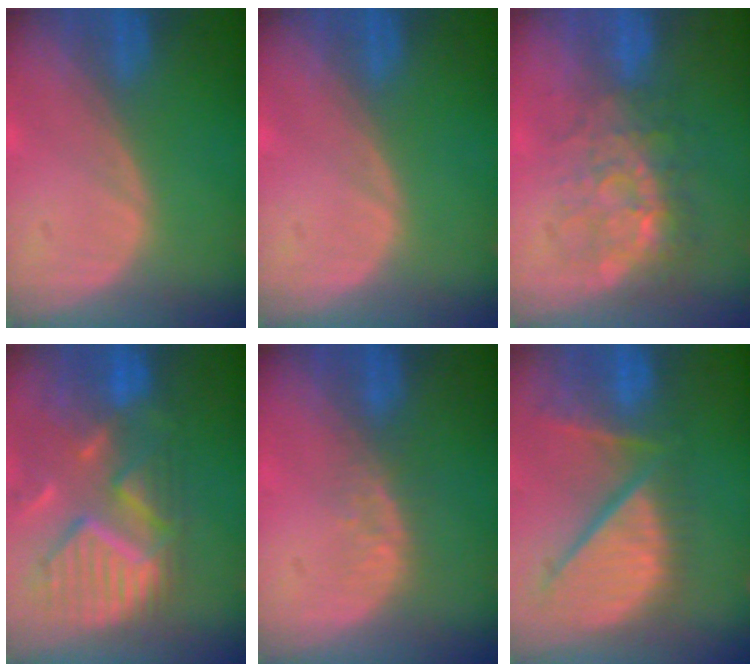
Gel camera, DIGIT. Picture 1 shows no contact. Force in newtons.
{"total": 0.0}
{"total": 8.8, "press": 7.5, "slide": 4.7}
{"total": 12.0, "press": 10.4, "slide": 6.0}
{"total": 3.2, "press": 2.6, "slide": 1.8}
{"total": 12.5, "press": 10.7, "slide": 6.5}